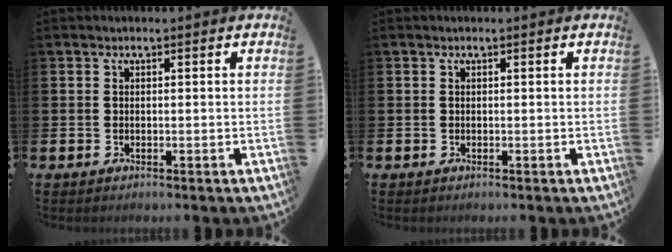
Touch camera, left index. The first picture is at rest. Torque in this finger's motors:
{"motor_torque": [0.00, 0.00, 0.00, 0.00]}